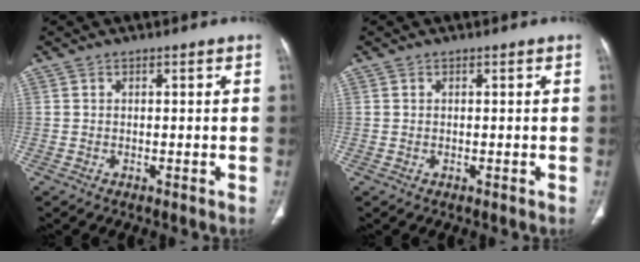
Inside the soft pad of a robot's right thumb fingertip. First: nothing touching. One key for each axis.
{"total": 0.0}